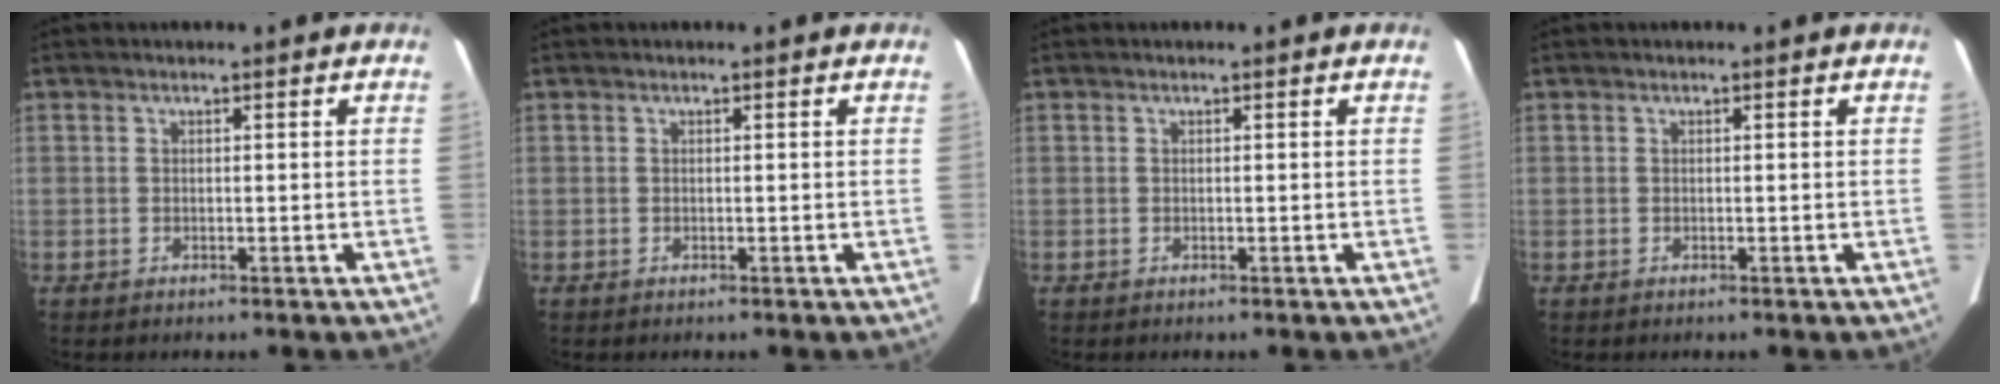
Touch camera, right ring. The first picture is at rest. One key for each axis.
{"total": 0.0}
{"total": 0.0}
{"total": 0.0}